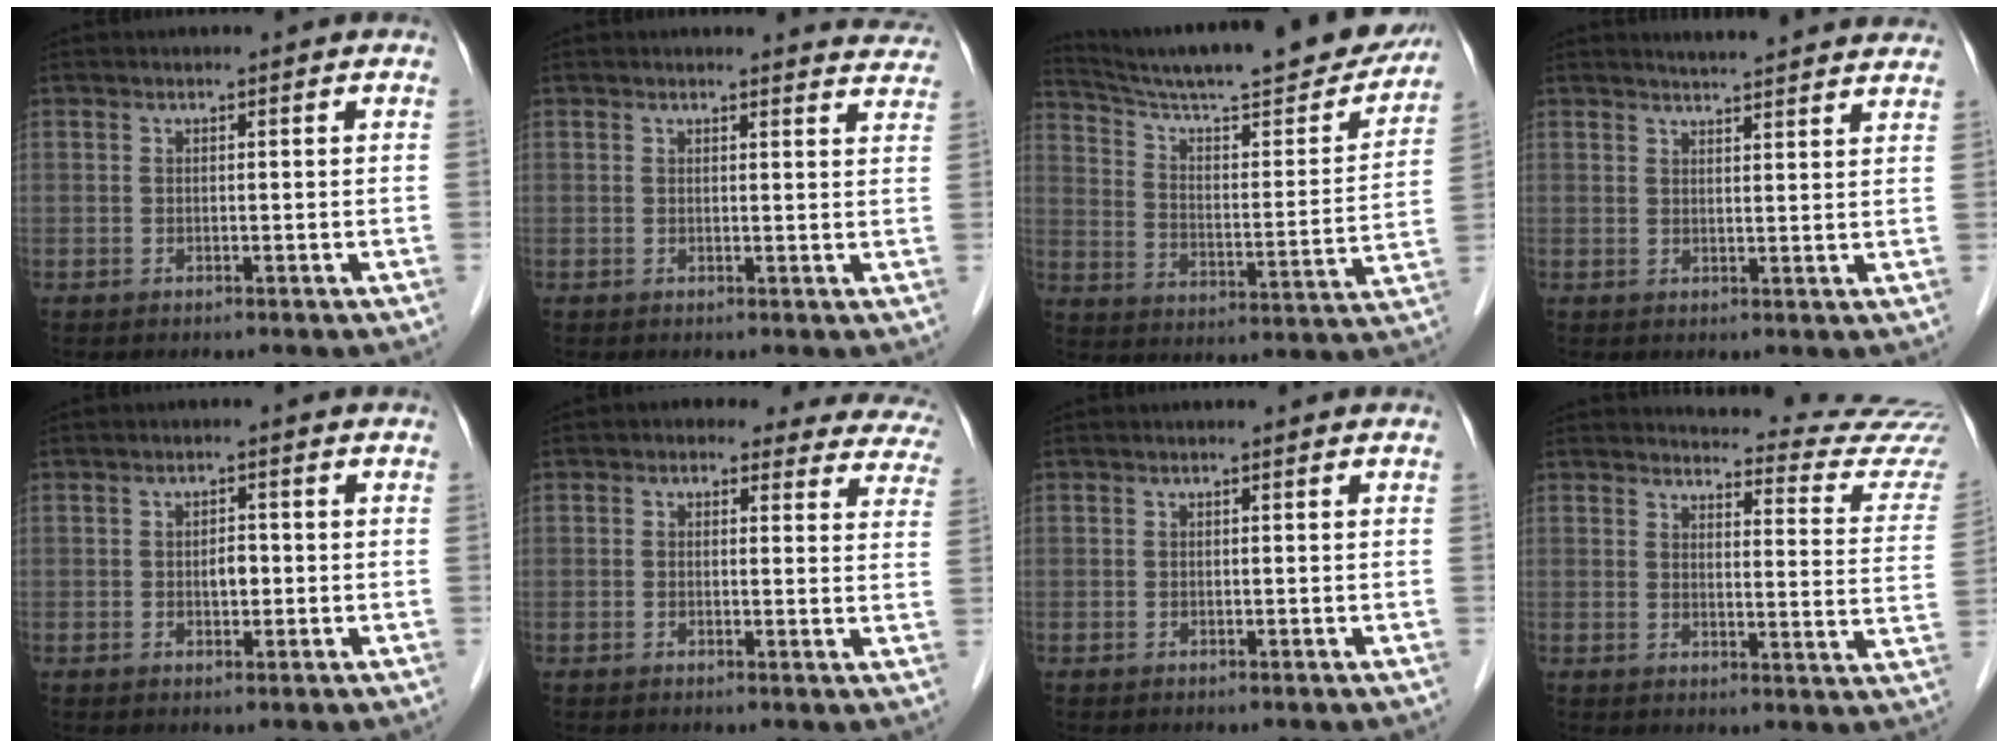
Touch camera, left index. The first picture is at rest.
{"total": 4.3, "force": [4.3, 0.4, -0.1], "torque": [0.006, -0.025, 0.021]}
{"total": 26.3, "force": [23.6, 2.7, 11.4], "torque": [-0.178, -0.046, 0.325]}
{"total": 10.8, "force": [10.2, 0.7, 3.4], "torque": [-0.042, 0.007, 0.112]}
{"total": 2.0, "force": [-0.3, 1.1, 1.7], "torque": [-0.025, 0.002, -0.003]}
{"total": 13.7, "force": [12.0, 5.7, 3.3], "torque": [0.008, 0.007, 0.101]}
{"total": 0.0}
{"total": 18.4, "force": [18.1, 0.9, 3.1], "torque": [-0.015, -0.119, 0.177]}